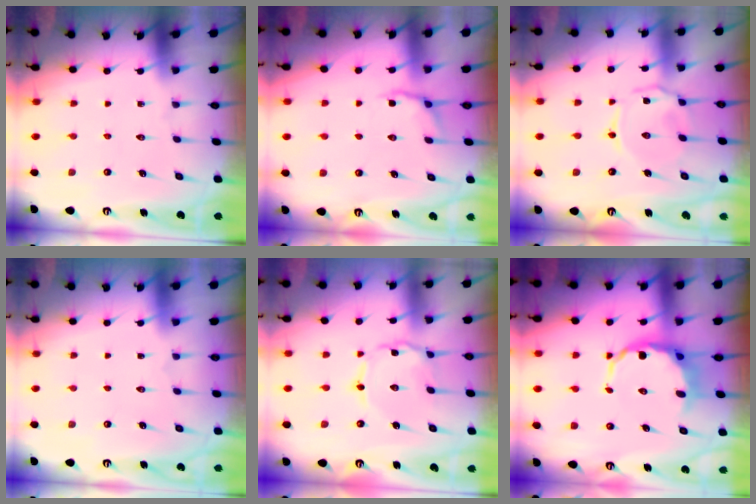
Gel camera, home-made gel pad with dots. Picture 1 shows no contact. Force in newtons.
{"total": 2.8, "press": 2.0, "slide": 2.0}
{"total": 2.8, "press": 2.8, "slide": 0.6}
{"total": 1.6, "press": 1.6, "slide": 0.1}
{"total": 1.2, "press": 1.1, "slide": 0.2}
{"total": 8.4, "press": 8.0, "slide": 2.5}